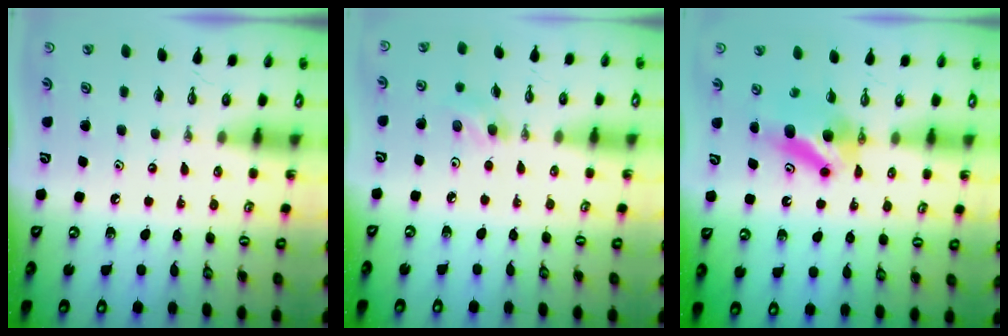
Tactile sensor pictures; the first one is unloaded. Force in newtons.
{"total": 3.8, "press": 3.8, "slide": 0.7}
{"total": 7.4, "press": 7.1, "slide": 1.9}